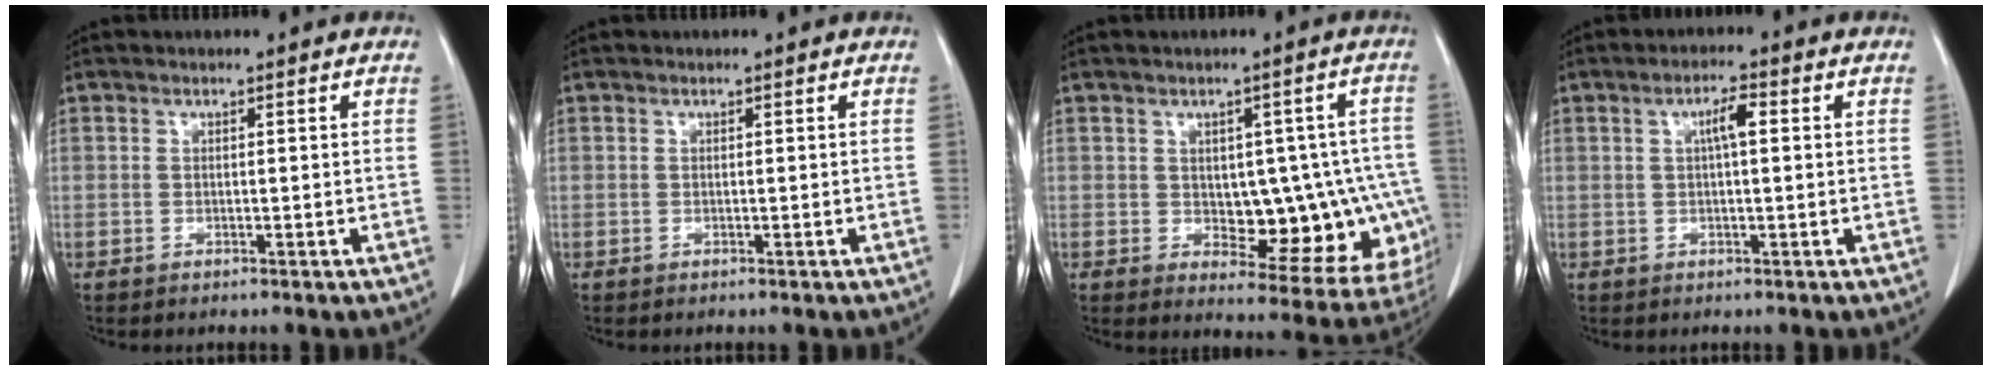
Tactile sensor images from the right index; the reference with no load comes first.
{"total": 0.0}
{"total": 13.4, "force": [-1.3, 7.0, 11.4], "torque": [-0.107, 0.021, 0.003]}
{"total": 3.3, "force": [0.7, 0.5, 3.2], "torque": [-0.056, 0.008, 0.011]}